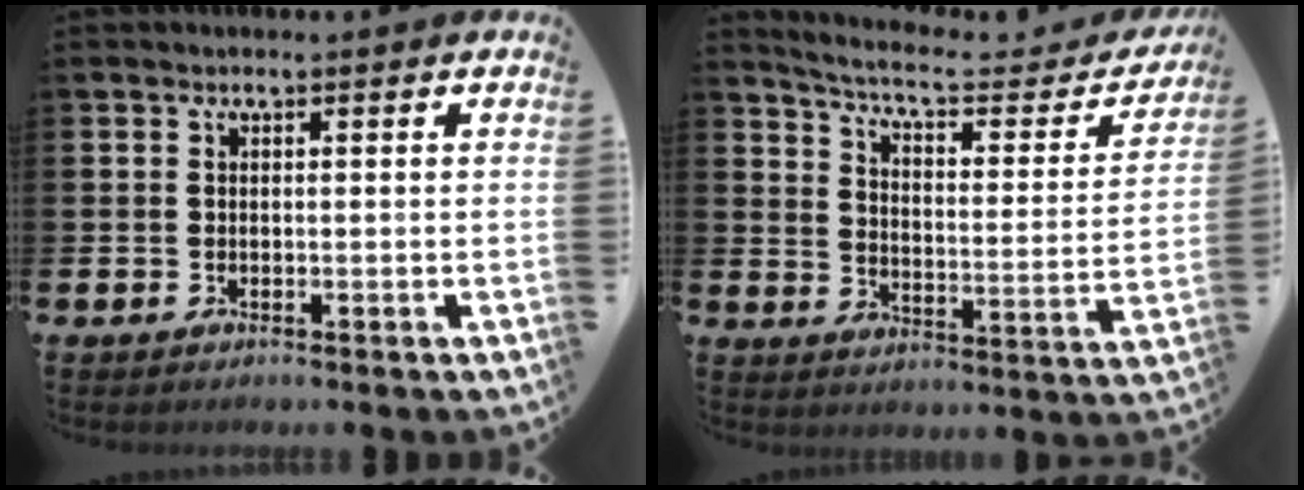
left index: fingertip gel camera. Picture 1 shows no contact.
{"total": 6.5, "force": [5.7, 1.4, 2.8], "torque": [-0.080, -0.042, 0.090]}